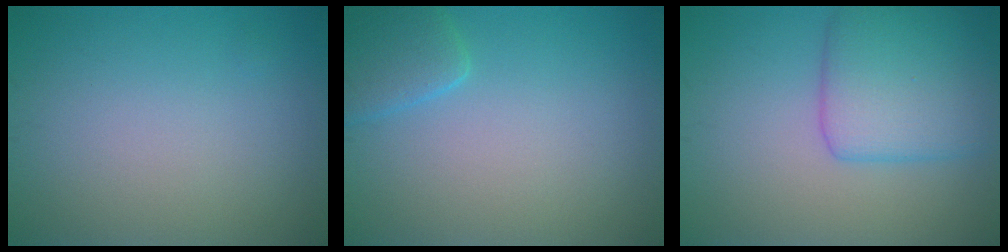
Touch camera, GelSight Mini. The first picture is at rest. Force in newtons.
{"total": 2.5, "press": 2.5, "slide": 0.3}
{"total": 5.8, "press": 5.8, "slide": 0.1}